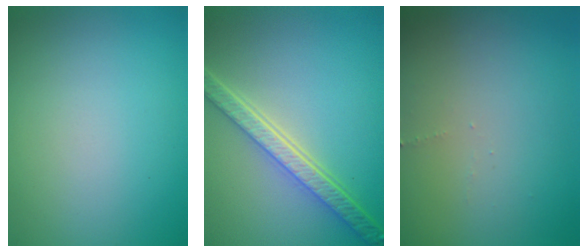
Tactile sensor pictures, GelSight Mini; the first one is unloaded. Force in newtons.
{"total": 5.7, "press": 4.2, "slide": 3.9}
{"total": 0.5, "press": 0.5, "slide": 0.1}